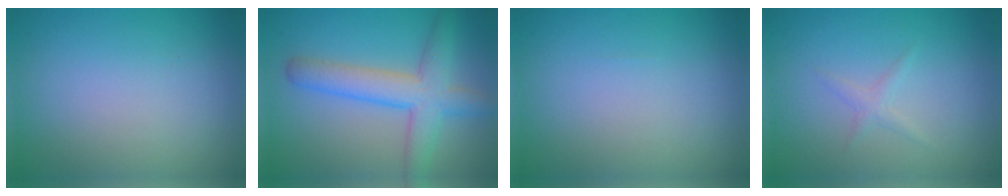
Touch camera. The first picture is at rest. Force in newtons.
{"total": 5.4, "press": 5.4, "slide": 0.1}
{"total": 0.0}
{"total": 1.0, "press": 1.0, "slide": 0.1}